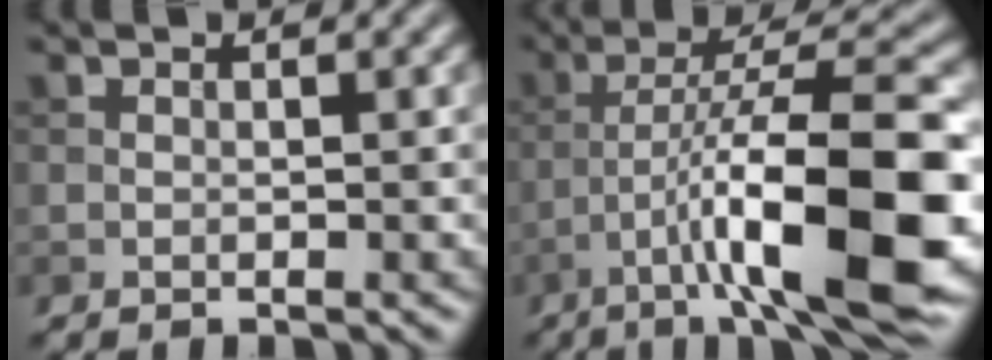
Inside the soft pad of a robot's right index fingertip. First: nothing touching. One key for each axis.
{"total": 13.3, "fx": -4.9, "fy": 2.8, "fz": 12.1, "tx": -0.194, "ty": 0.015, "tz": -0.072}